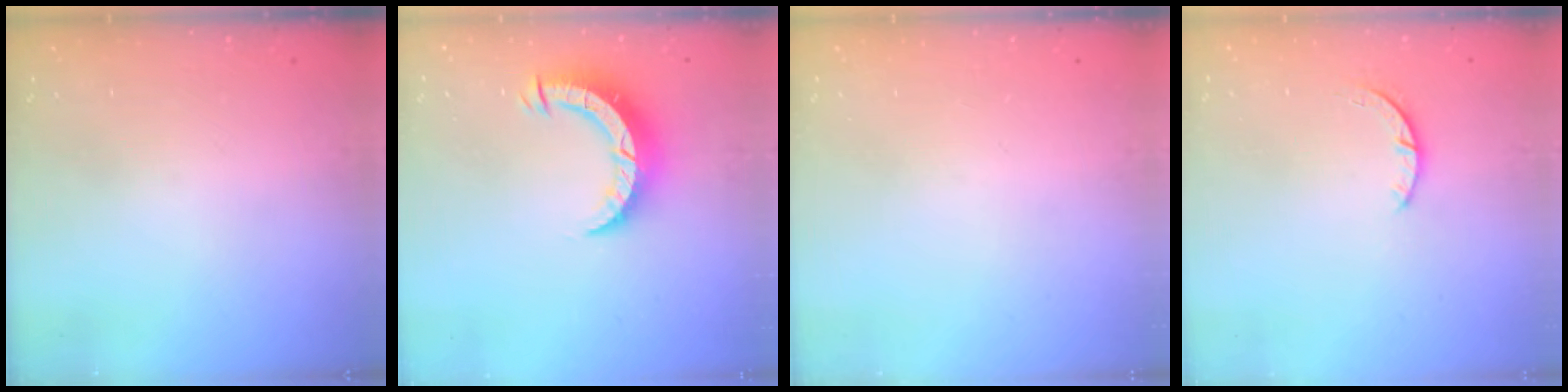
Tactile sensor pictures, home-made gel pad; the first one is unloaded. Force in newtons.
{"total": 7.9, "press": 7.8, "slide": 0.6}
{"total": 0.0}
{"total": 2.4, "press": 2.4, "slide": 0.3}